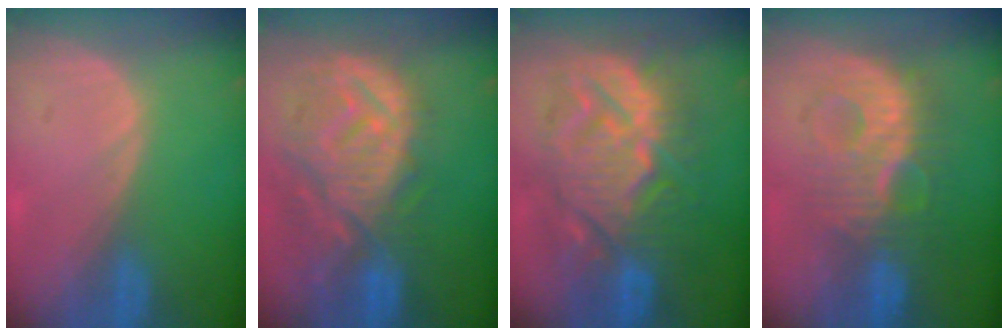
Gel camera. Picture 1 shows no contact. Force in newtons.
{"total": 12.6, "press": 11.1, "slide": 6.0}
{"total": 13.4, "press": 13.4, "slide": 1.5}
{"total": 9.4, "press": 9.3, "slide": 1.6}